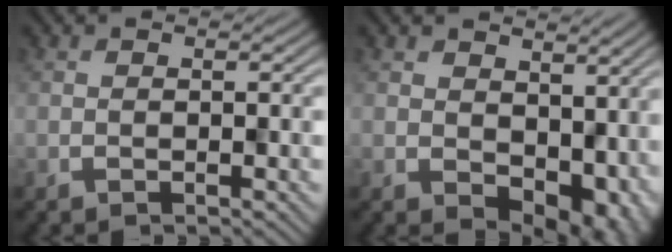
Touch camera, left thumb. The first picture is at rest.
{"total": 6.8, "force": [0.2, 4.8, 4.8], "torque": [-0.059, -0.030, 0.018]}